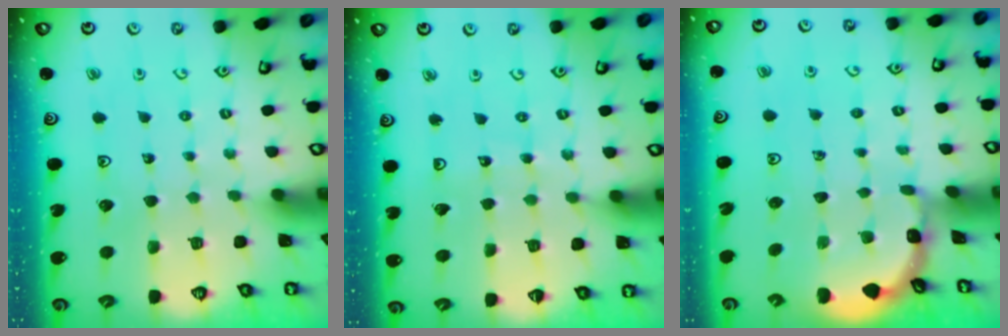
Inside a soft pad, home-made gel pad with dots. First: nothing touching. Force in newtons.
{"total": 5.5, "press": 5.5, "slide": 0.4}
{"total": 1.7, "press": 1.7, "slide": 0.1}